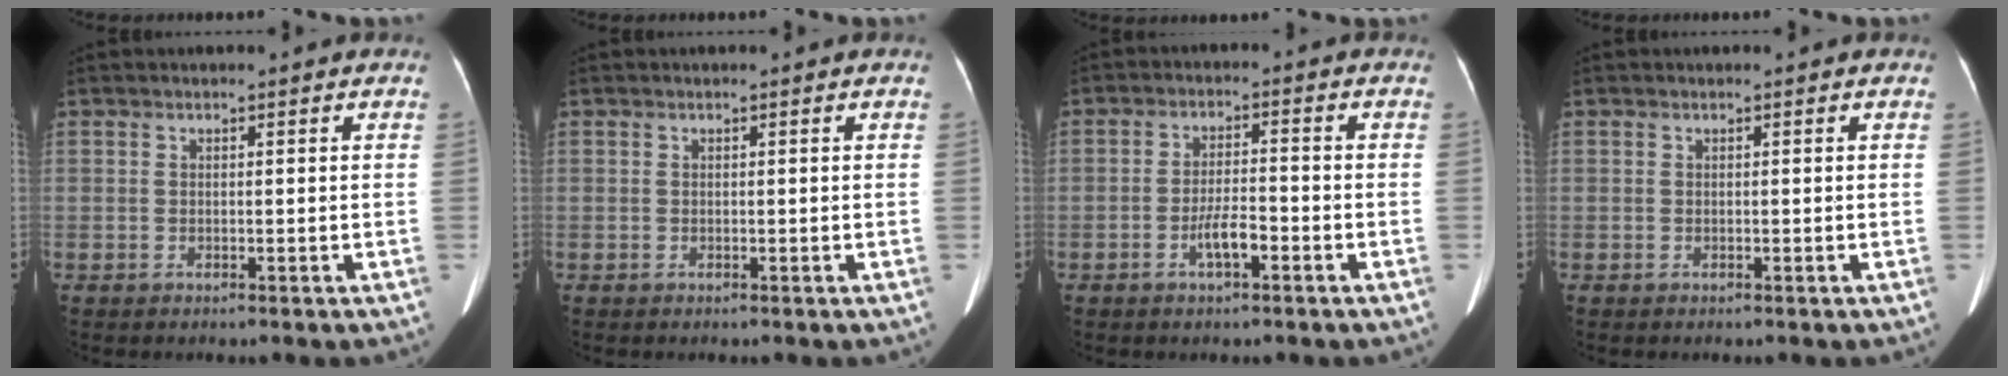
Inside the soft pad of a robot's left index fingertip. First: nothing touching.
{"total": 0.0}
{"total": 4.1, "force": [-2.1, 1.0, 3.4], "torque": [-0.066, 0.005, -0.039]}
{"total": 0.0}